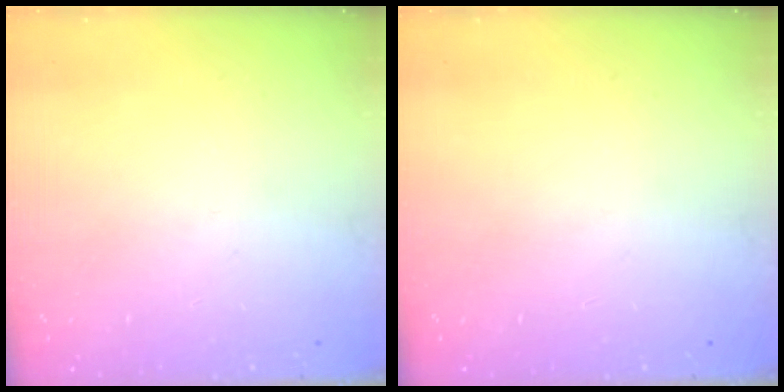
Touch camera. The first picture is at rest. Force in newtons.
{"total": 0.0}